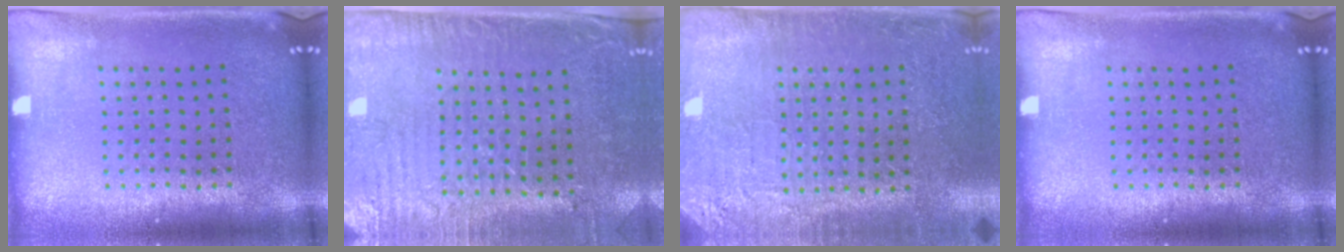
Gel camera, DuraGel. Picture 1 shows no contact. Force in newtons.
{"total": 3.2, "press": 2.7, "slide": 1.7}
{"total": 2.8, "press": 2.7, "slide": 0.6}
{"total": 0.0}